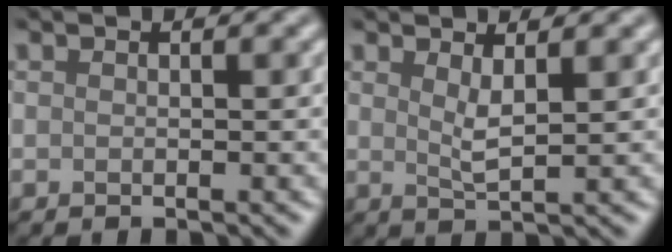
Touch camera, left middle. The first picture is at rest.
{"total": 1.7, "force": [0.7, 0.3, 1.6], "torque": [-0.028, -0.007, 0.020]}